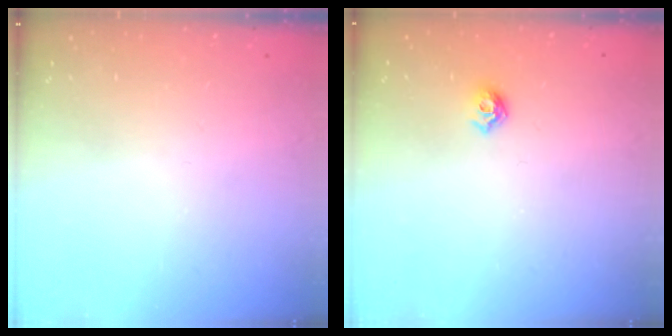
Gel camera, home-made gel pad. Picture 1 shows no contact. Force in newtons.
{"total": 5.9, "press": 5.8, "slide": 1.0}